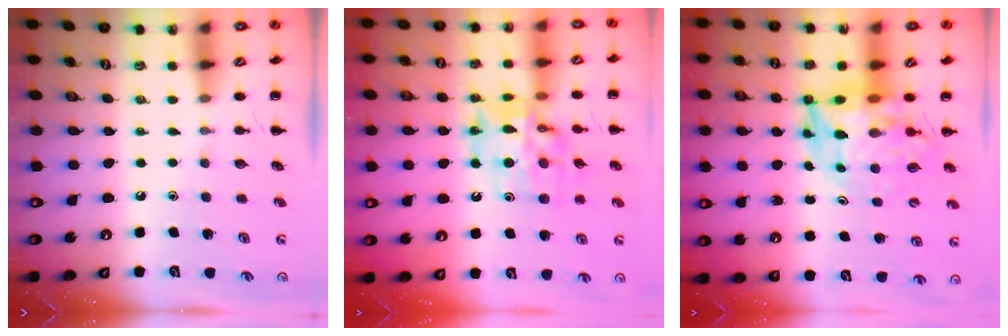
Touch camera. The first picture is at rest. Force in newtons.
{"total": 15.4, "press": 14.9, "slide": 3.7}
{"total": 8.5, "press": 8.1, "slide": 2.7}